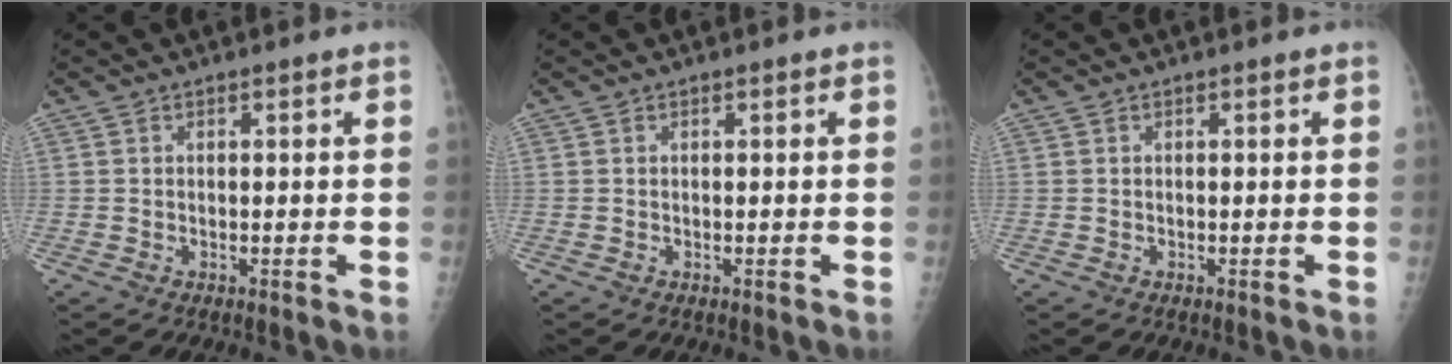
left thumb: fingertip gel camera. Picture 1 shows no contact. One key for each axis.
{"total": 0.0}
{"total": 0.0}